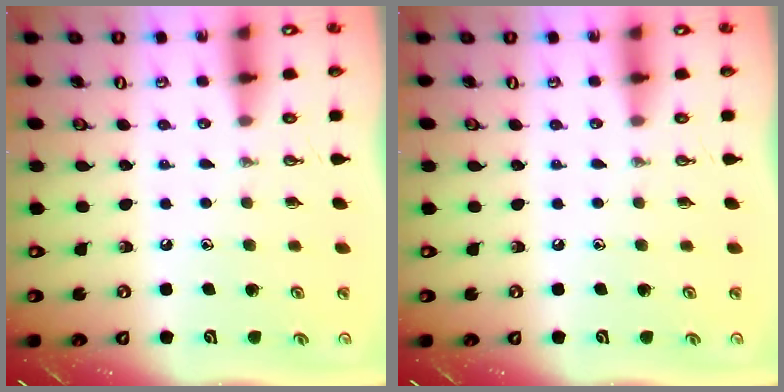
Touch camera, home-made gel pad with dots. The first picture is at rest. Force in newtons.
{"total": 0.0}